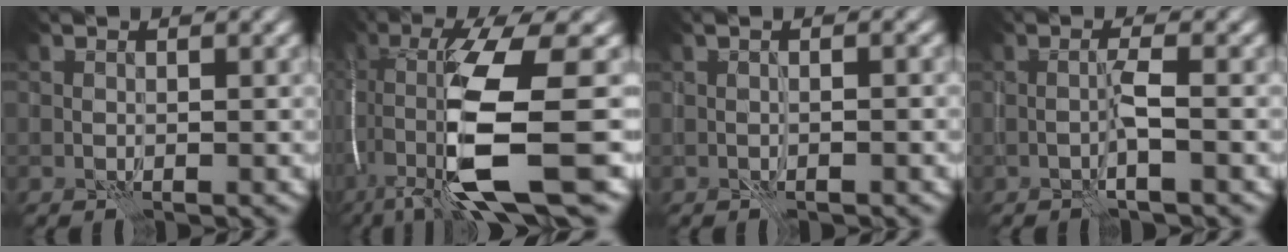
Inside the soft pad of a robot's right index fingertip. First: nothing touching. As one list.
[{"total": 12.3, "force": [-3.7, 2.4, 11.5], "torque": [-0.225, -0.012, -0.061]}, {"total": 1.0, "force": [-0.4, 0.1, 0.9], "torque": [-0.015, 0.003, -0.012]}, {"total": 1.6, "force": [-0.6, -0.2, 1.4], "torque": [-0.030, 0.006, -0.013]}]